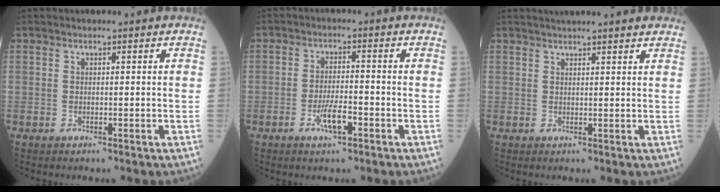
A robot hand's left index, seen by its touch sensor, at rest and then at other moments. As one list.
[{"total": 4.2, "force": [-2.1, 0.9, 3.6], "torque": [-0.072, 0.000, -0.039]}, {"total": 10.1, "force": [9.1, 0.7, 4.4], "torque": [-0.056, 0.028, 0.104]}]